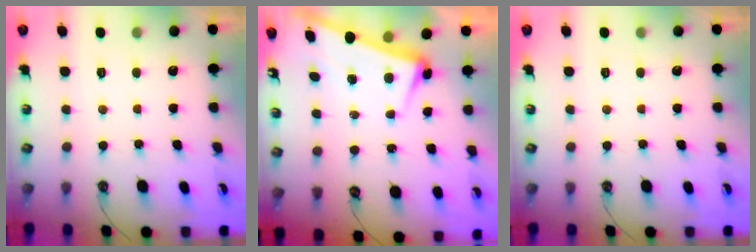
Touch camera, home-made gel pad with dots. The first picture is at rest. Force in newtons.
{"total": 2.9, "press": 2.8, "slide": 1.0}
{"total": 0.0}